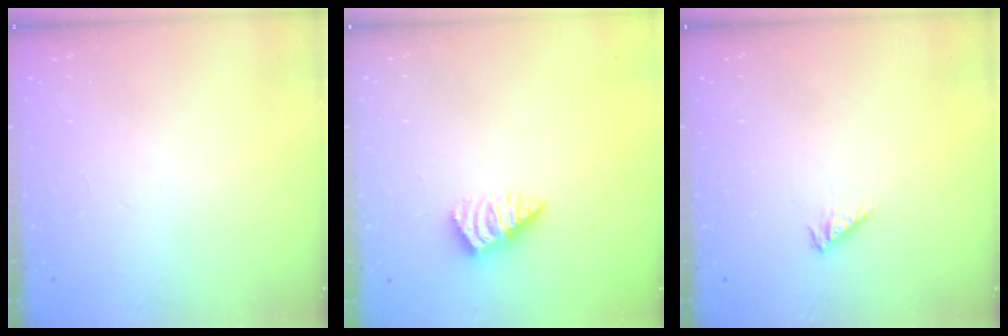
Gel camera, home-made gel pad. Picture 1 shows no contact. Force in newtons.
{"total": 2.8, "press": 2.7, "slide": 0.5}
{"total": 3.0, "press": 2.9, "slide": 0.6}